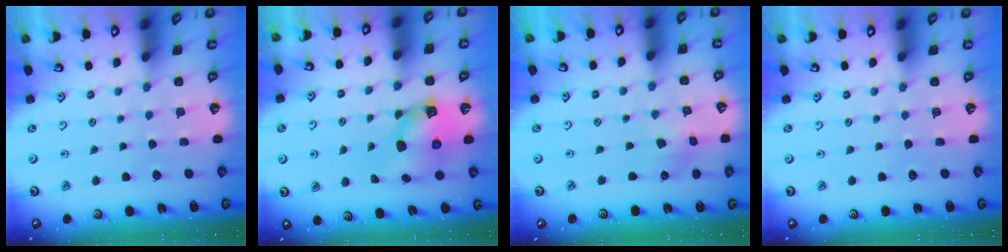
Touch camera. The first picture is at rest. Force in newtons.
{"total": 8.8, "press": 8.6, "slide": 1.5}
{"total": 2.4, "press": 2.3, "slide": 0.6}
{"total": 0.0}